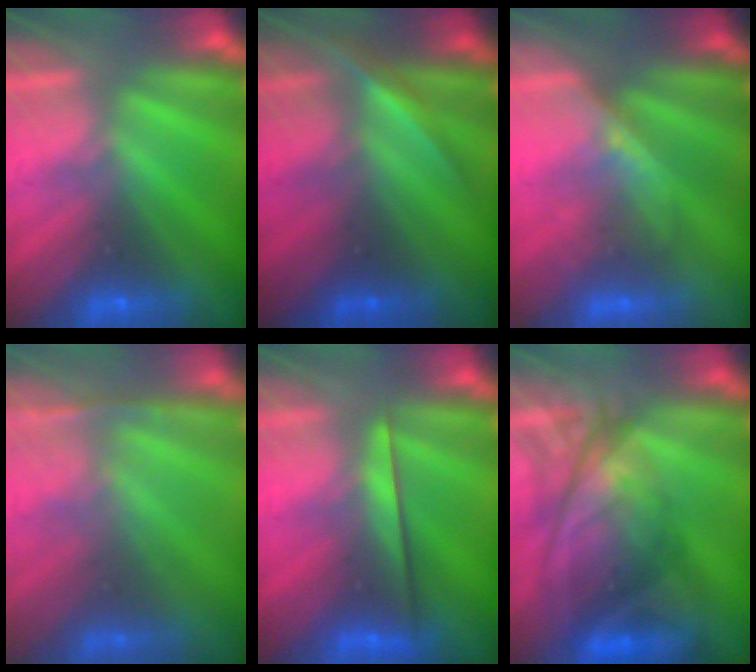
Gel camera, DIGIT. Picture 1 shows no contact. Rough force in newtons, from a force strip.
{"total": 2.1}
{"total": 2.2}
{"total": 1.4}
{"total": 2.2}
{"total": 7.6}